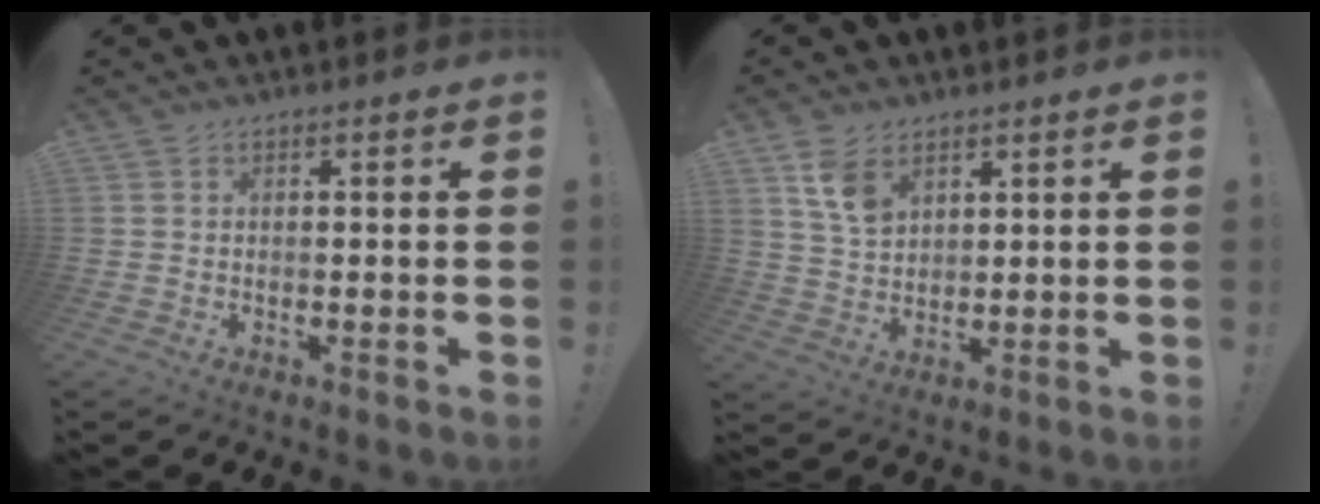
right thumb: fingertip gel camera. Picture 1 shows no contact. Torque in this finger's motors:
{"motor_torque": [0.21, 0.33, 0.25, -0.19, 0.02]}